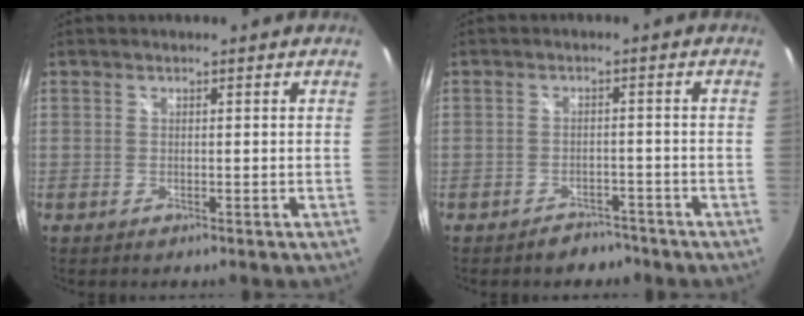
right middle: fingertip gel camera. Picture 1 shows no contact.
{"total": 4.0, "force": [-3.4, 2.1, 0.6], "torque": [-0.011, 0.008, -0.043]}